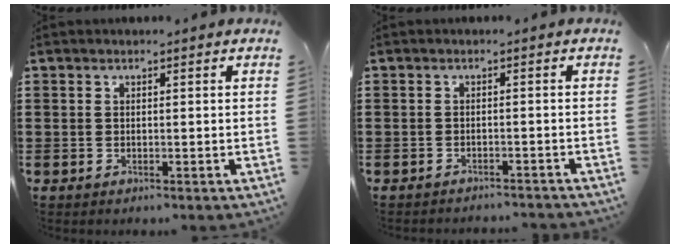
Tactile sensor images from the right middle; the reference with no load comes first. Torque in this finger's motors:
{"motor_torque": [0.36, -0.44, 0.03, 0.06]}